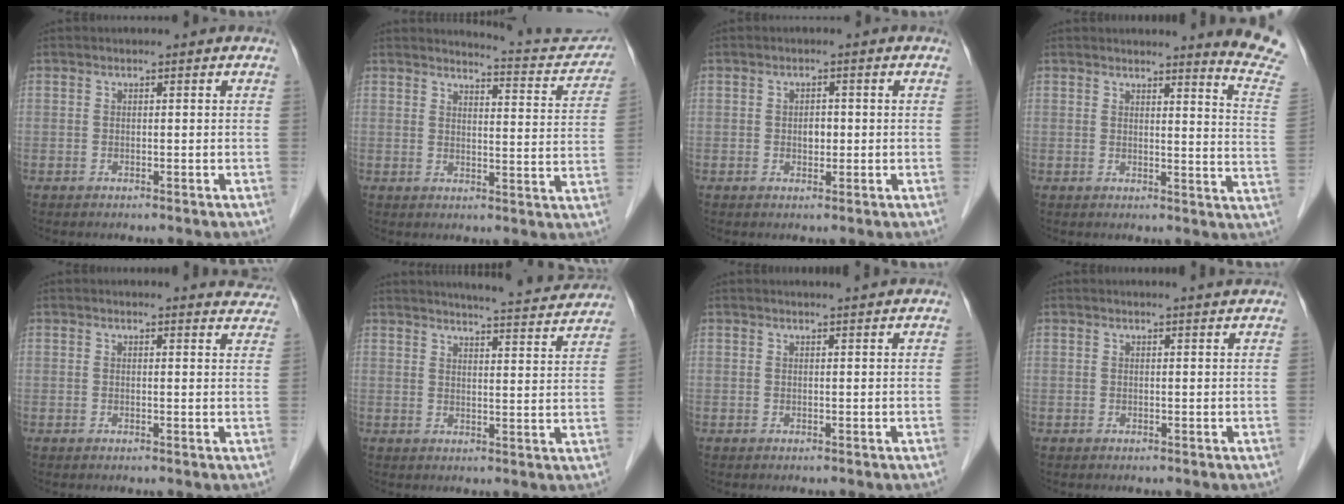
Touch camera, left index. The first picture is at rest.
{"total": 10.4, "force": [10.4, 0.7, 0.9], "torque": [-0.004, -0.040, 0.109]}
{"total": 1.7, "force": [-0.1, 1.1, 1.3], "torque": [-0.019, 0.002, 0.000]}
{"total": 9.2, "force": [8.9, -1.6, 1.8], "torque": [-0.018, -0.099, 0.079]}
{"total": 5.0, "force": [5.0, 0.7, 0.2], "torque": [0.007, -0.019, 0.028]}
{"total": 13.6, "force": [12.9, 0.3, 4.1], "torque": [-0.061, -0.019, 0.153]}
{"total": 2.8, "force": [2.7, -0.5, 0.9], "torque": [-0.012, 0.007, 0.034]}
{"total": 2.4, "force": [2.2, -0.6, 0.6], "torque": [-0.013, -0.001, 0.025]}